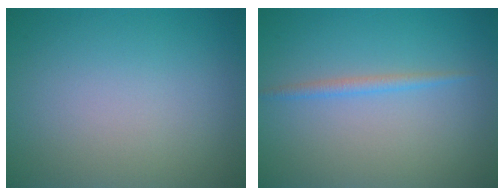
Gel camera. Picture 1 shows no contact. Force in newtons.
{"total": 1.2, "press": 1.2, "slide": 0.1}